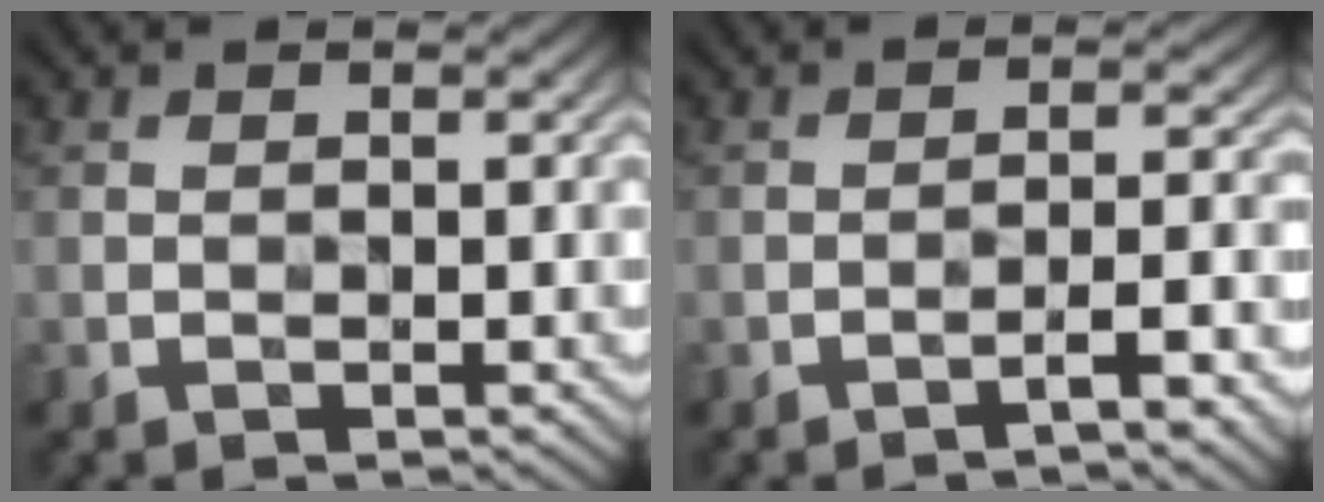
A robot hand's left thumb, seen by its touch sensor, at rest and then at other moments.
{"total": 3.7, "force": [-2.5, 0.4, 2.7], "torque": [-0.039, 0.016, -0.047]}